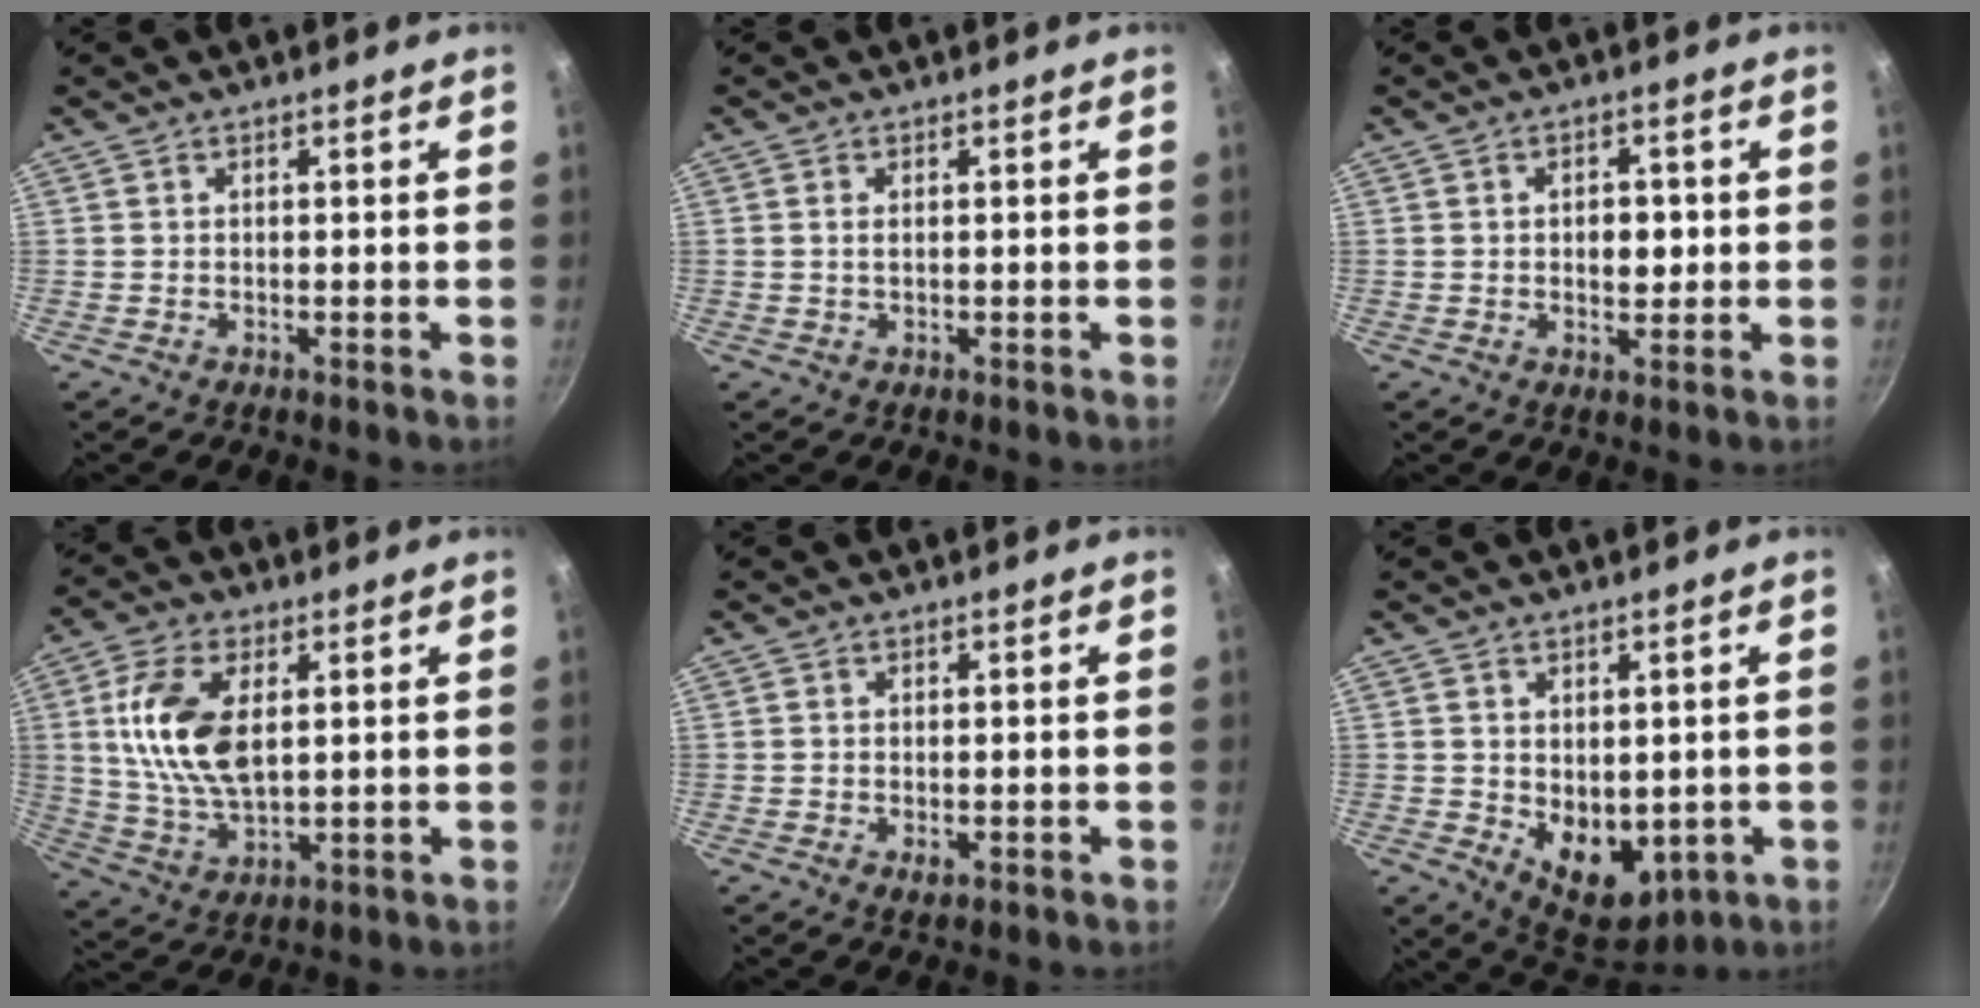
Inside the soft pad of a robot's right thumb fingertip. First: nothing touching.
{"total": 1.0, "force": [0.2, 0.5, 0.8], "torque": [-0.017, 0.000, 0.005]}
{"total": 4.3, "force": [0.2, 2.8, 3.3], "torque": [-0.028, 0.000, 0.004]}
{"total": 13.8, "force": [2.9, 7.4, 11.3], "torque": [-0.216, -0.008, 0.062]}
{"total": 1.5, "force": [-0.1, 1.0, 1.2], "torque": [-0.019, -0.004, 0.000]}
{"total": 9.8, "force": [-0.6, 6.9, 7.0], "torque": [-0.072, -0.022, 0.012]}